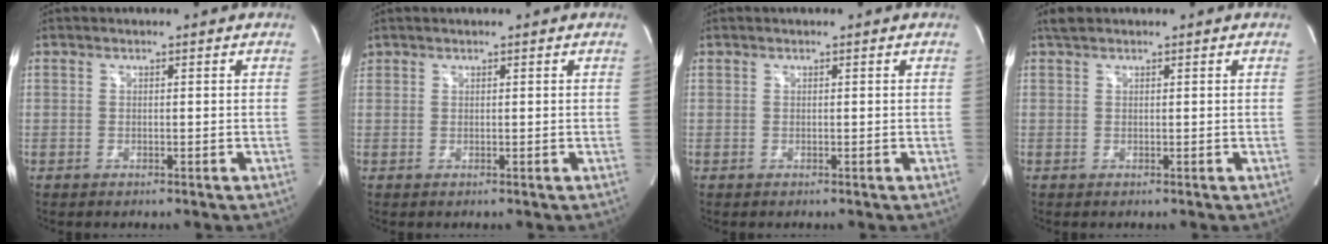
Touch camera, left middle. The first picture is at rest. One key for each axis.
{"total": 0.8, "fx": 0.7, "fy": 0.5, "fz": 0.0, "tx": -0.001, "ty": 0.014, "tz": 0.014}
{"total": 0.0}
{"total": 1.3, "fx": 1.1, "fy": 0.4, "fz": 0.5, "tx": -0.014, "ty": 0.015, "tz": 0.023}